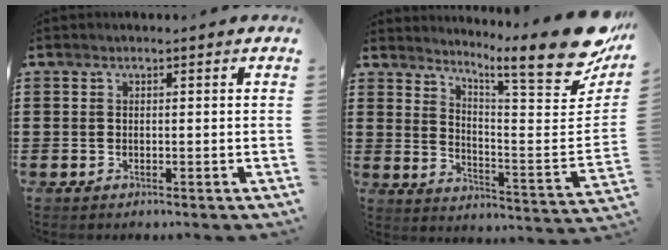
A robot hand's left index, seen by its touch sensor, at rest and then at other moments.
{"total": 11.9, "force": [9.3, 0.6, 7.4], "torque": [-0.125, -0.081, 0.146]}